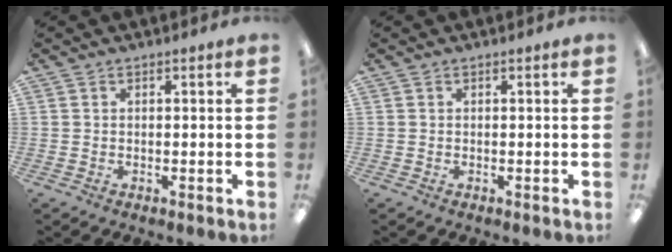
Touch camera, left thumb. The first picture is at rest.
{"total": 0.0}